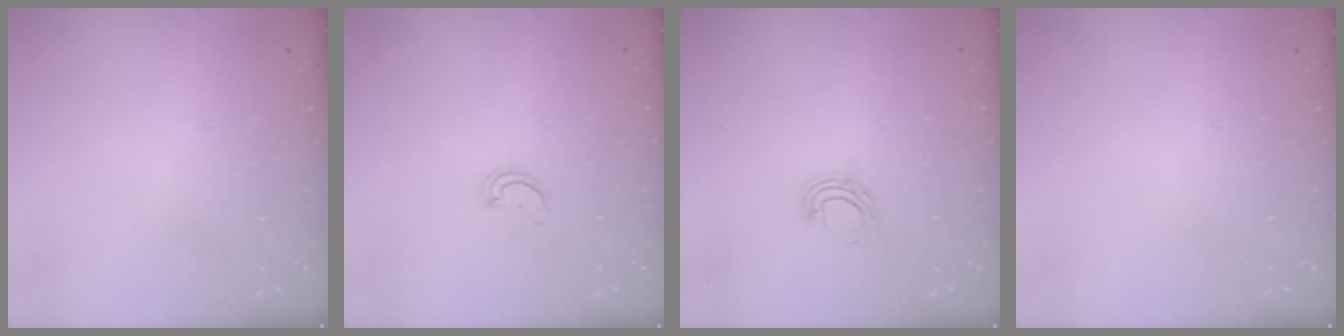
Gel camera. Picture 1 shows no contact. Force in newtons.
{"total": 2.1, "press": 2.1, "slide": 0.2}
{"total": 6.9, "press": 6.8, "slide": 0.9}
{"total": 0.0}